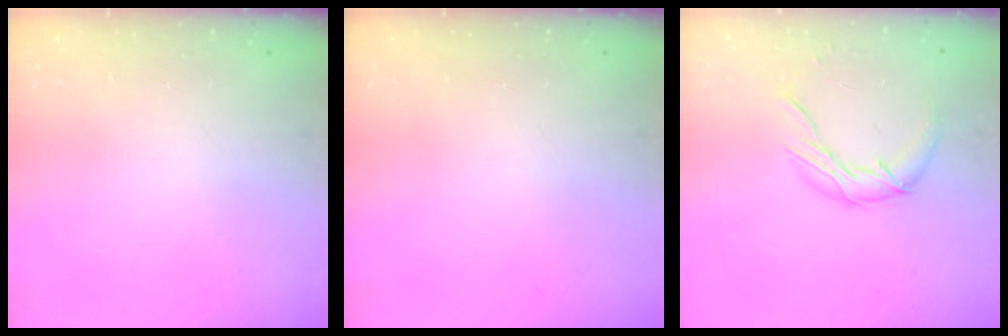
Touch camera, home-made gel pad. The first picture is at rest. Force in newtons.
{"total": 0.0}
{"total": 9.4, "press": 9.4, "slide": 0.2}